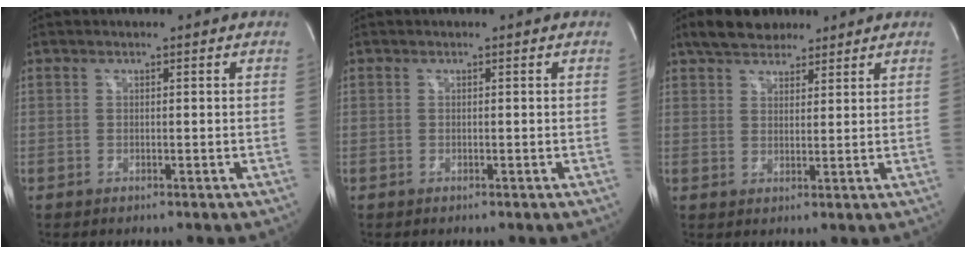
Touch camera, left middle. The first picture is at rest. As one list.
[{"total": 0.0}, {"total": 7.6, "force": [5.8, 3.5, 3.3], "torque": [-0.059, 0.021, 0.102]}]